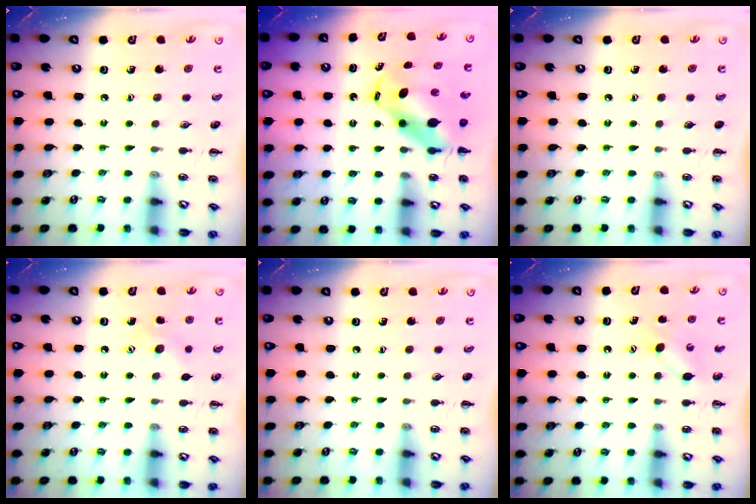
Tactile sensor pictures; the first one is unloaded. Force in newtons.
{"total": 6.7, "press": 6.4, "slide": 2.1}
{"total": 0.0}
{"total": 6.2, "press": 6.0, "slide": 1.6}
{"total": 0.0}
{"total": 4.7, "press": 4.5, "slide": 1.4}